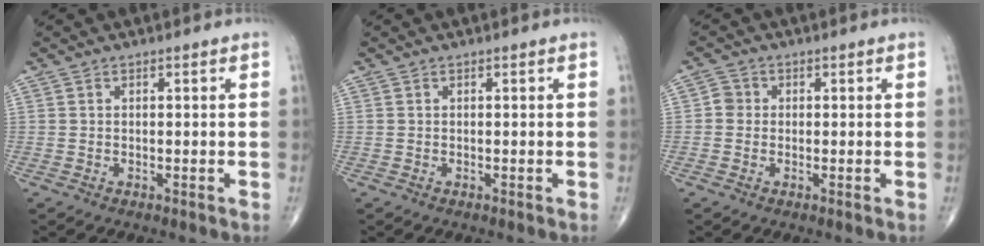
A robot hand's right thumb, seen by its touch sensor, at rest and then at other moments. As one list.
[{"total": 0.0}, {"total": 2.2, "force": [-0.1, 2.1, 0.8], "torque": [0.000, 0.006, -0.008]}]